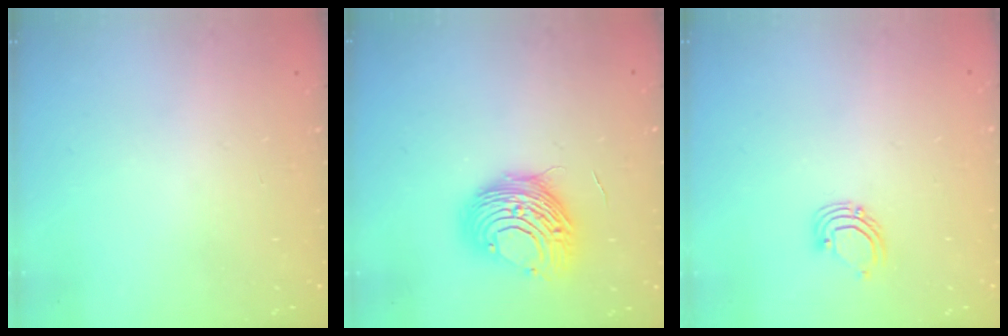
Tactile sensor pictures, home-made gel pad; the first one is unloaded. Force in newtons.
{"total": 11.0, "press": 11.0, "slide": 0.6}
{"total": 3.5, "press": 3.5, "slide": 0.2}